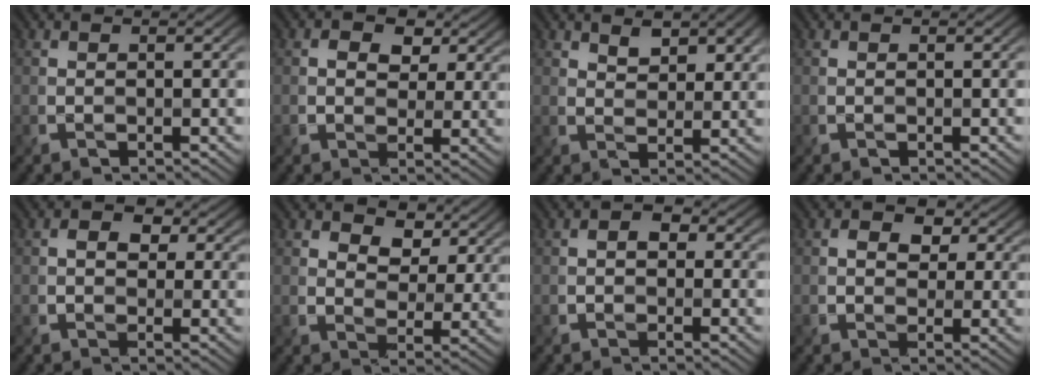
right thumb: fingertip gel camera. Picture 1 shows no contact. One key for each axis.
{"total": 5.1, "fx": 2.2, "fy": 3.8, "fz": 2.6, "tx": -0.042, "ty": -0.007, "tz": 0.028}
{"total": 3.3, "fx": 2.3, "fy": 1.8, "fz": 1.6, "tx": -0.029, "ty": -0.008, "tz": 0.040}
{"total": 0.0}
{"total": 3.7, "fx": 1.2, "fy": 2.8, "fz": 2.0, "tx": -0.031, "ty": -0.006, "tz": 0.015}
{"total": 7.7, "fx": 4.0, "fy": 5.0, "fz": 4.3, "tx": -0.080, "ty": -0.004, "tz": 0.060}
{"total": 2.6, "fx": 0.3, "fy": 2.2, "fz": 1.4, "tx": -0.016, "ty": 0.000, "tz": 0.003}
{"total": 4.5, "fx": 1.9, "fy": 3.4, "fz": 2.3, "tx": -0.038, "ty": -0.007, "tz": 0.024}